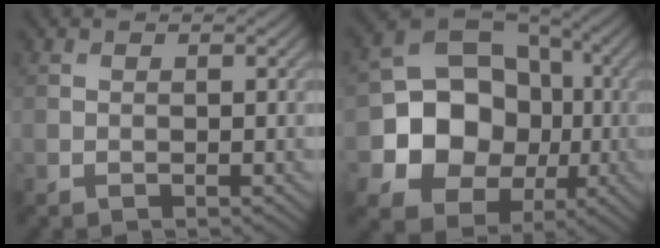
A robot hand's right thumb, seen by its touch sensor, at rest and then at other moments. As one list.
[{"total": 13.5, "force": [-2.3, 11.4, 6.8], "torque": [-0.143, -0.015, -0.057]}]